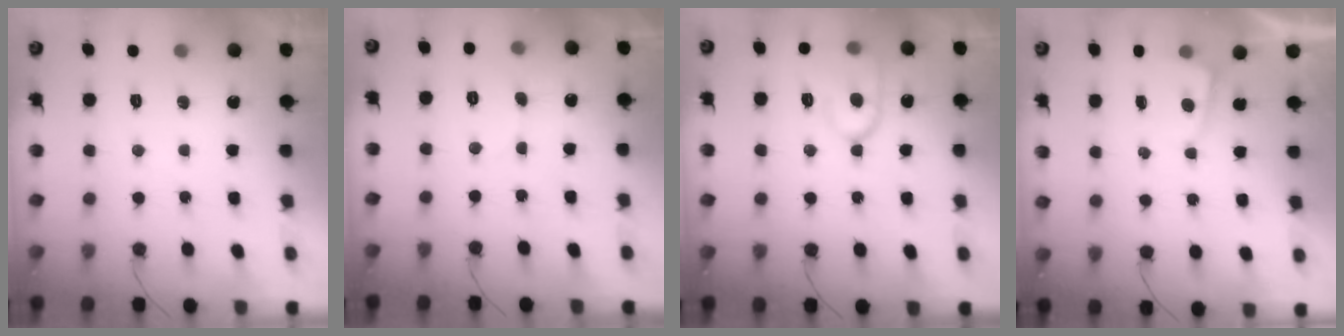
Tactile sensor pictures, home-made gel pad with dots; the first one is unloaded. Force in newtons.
{"total": 2.2, "press": 2.2, "slide": 0.2}
{"total": 12.6, "press": 12.6, "slide": 1.2}
{"total": 1.6, "press": 1.5, "slide": 0.2}